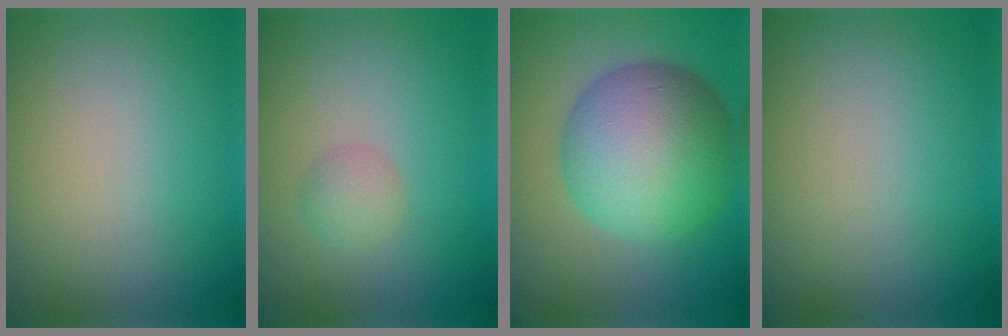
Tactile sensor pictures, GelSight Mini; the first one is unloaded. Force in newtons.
{"total": 1.7, "press": 1.7, "slide": 0.0}
{"total": 11.7, "press": 11.7, "slide": 0.1}
{"total": 0.0}